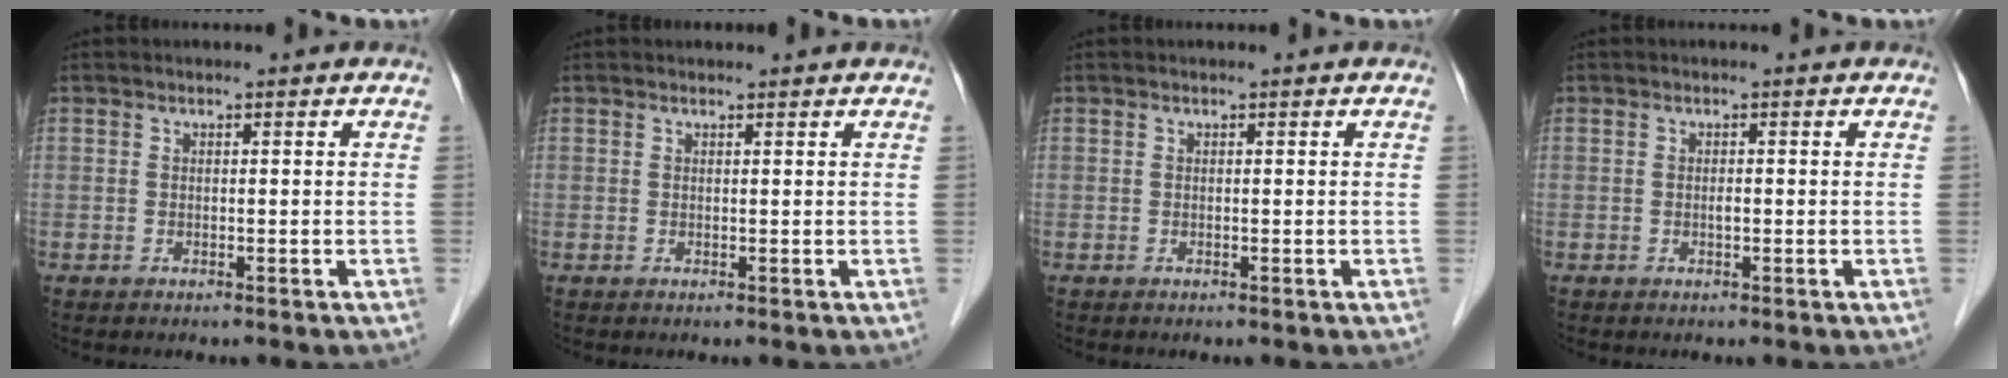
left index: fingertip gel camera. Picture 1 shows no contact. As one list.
[{"total": 1.5, "force": [1.5, 0.1, 0.1], "torque": [-0.011, 0.007, 0.018]}, {"total": 0.0}, {"total": 0.5, "force": [-0.1, 0.1, 0.5], "torque": [-0.008, 0.001, -0.002]}]